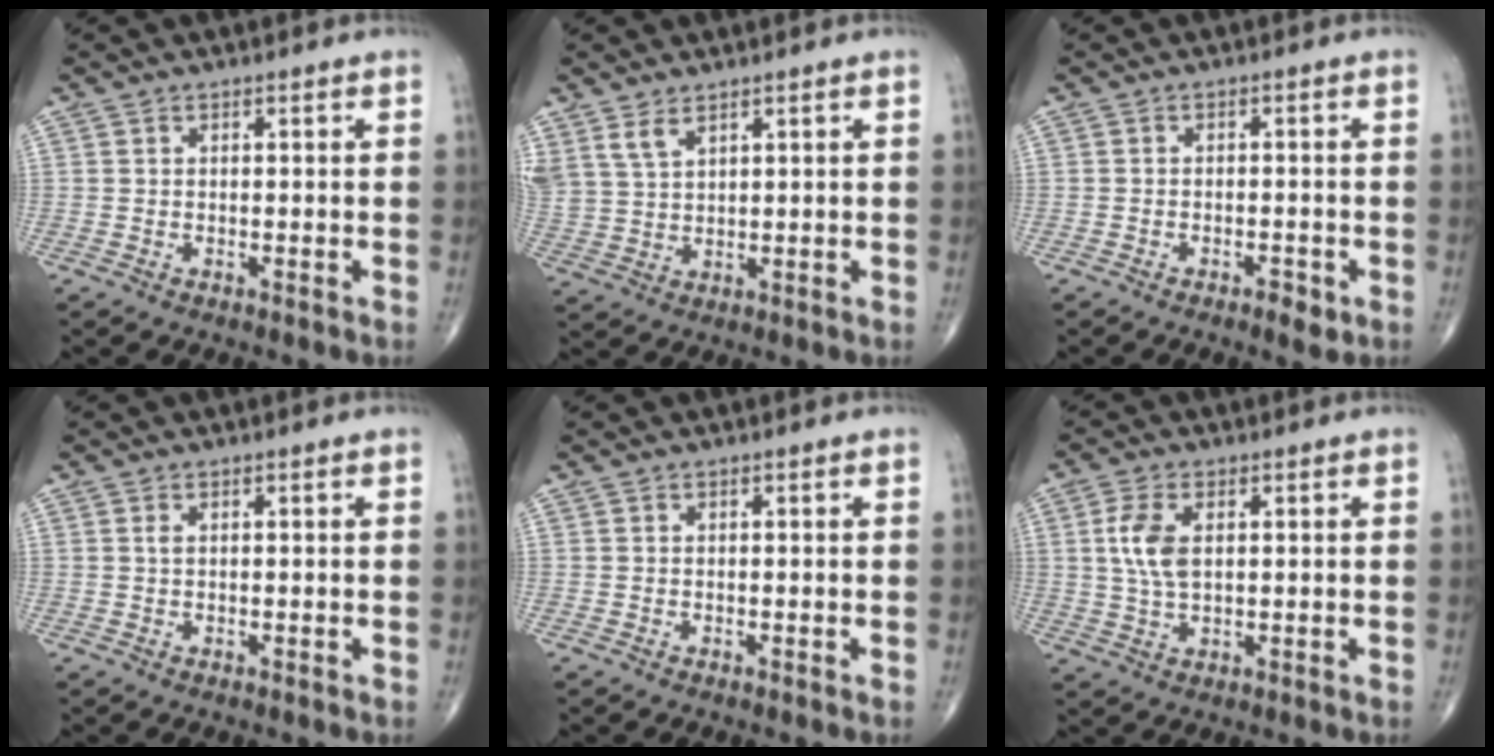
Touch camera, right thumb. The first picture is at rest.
{"total": 5.2, "force": [3.5, 2.4, 3.0], "torque": [-0.061, -0.012, 0.081]}
{"total": 2.8, "force": [-1.5, 1.2, 2.0], "torque": [-0.029, 0.005, -0.022]}
{"total": 0.7, "force": [0.3, 0.4, 0.6], "torque": [-0.013, 0.004, 0.006]}
{"total": 0.0}
{"total": 6.7, "force": [1.4, 3.6, 5.4], "torque": [-0.119, -0.002, 0.027]}